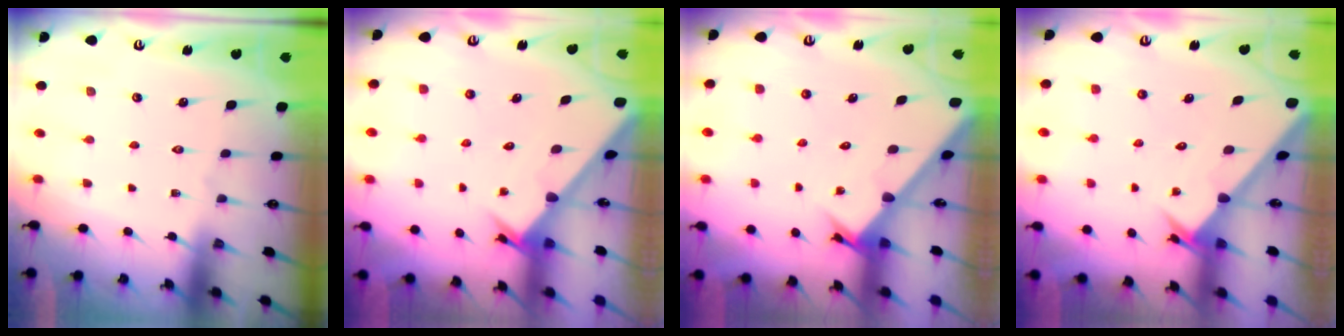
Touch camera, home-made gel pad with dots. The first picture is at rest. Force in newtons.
{"total": 2.4, "press": 2.4, "slide": 0.2}
{"total": 2.6, "press": 2.6, "slide": 0.2}
{"total": 2.6, "press": 2.6, "slide": 0.2}